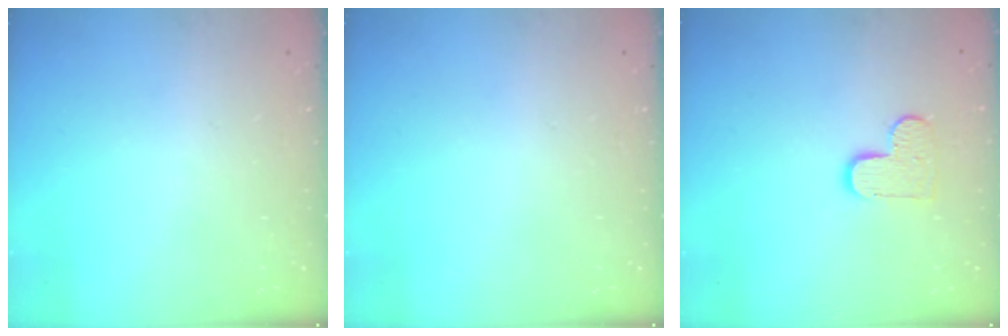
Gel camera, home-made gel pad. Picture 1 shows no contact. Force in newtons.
{"total": 0.0}
{"total": 7.7, "press": 7.7, "slide": 0.4}